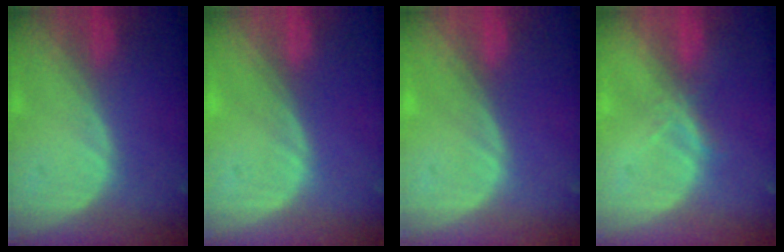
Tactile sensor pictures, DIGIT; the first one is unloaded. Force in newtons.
{"total": 0.0}
{"total": 0.0}
{"total": 1.8, "press": 1.6, "slide": 0.7}